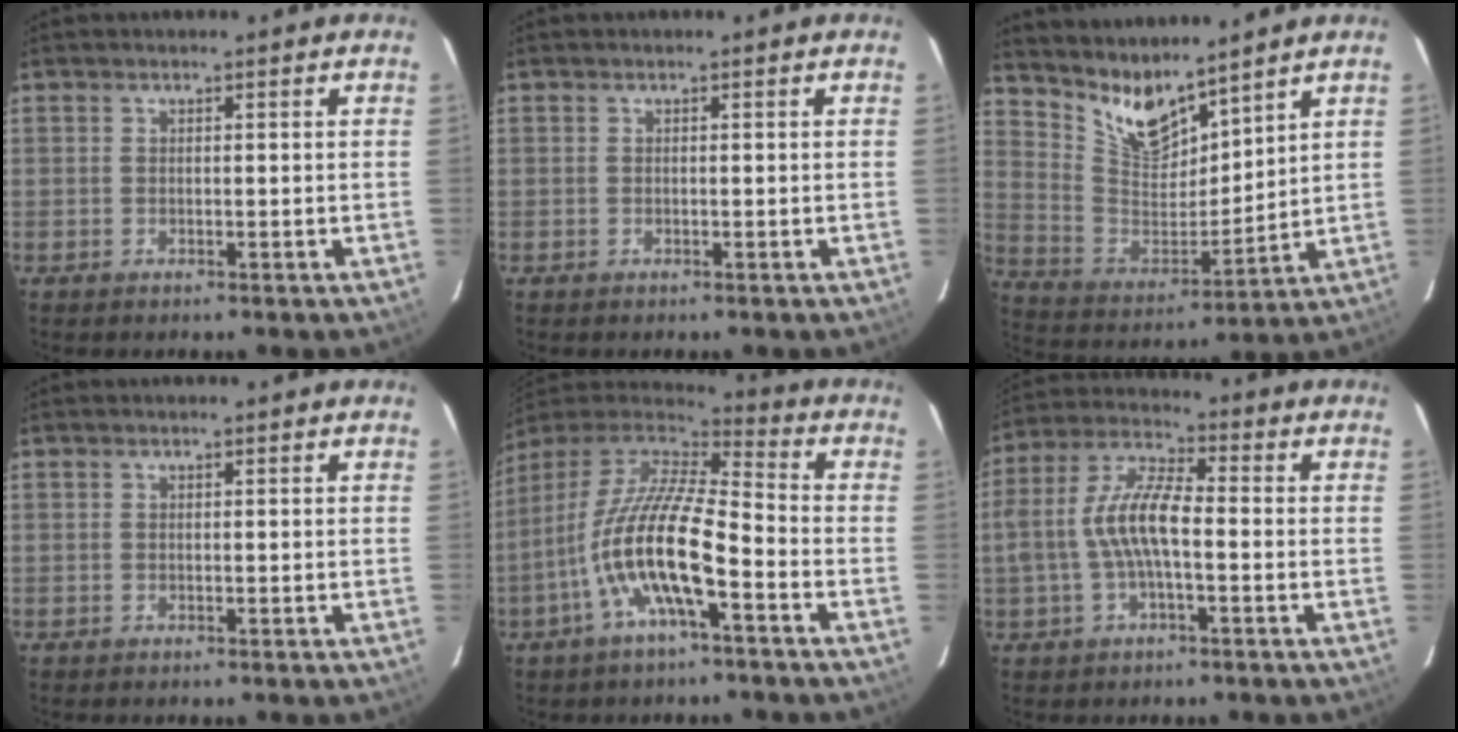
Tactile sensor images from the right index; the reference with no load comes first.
{"total": 0.0}
{"total": 11.4, "force": [9.8, 3.2, 4.8], "torque": [-0.105, -0.016, 0.201]}
{"total": 0.0}
{"total": 16.6, "force": [-6.1, 4.0, 14.9], "torque": [-0.282, -0.013, -0.124]}
{"total": 10.4, "force": [-1.7, 3.6, 9.6], "torque": [-0.203, 0.012, -0.032]}